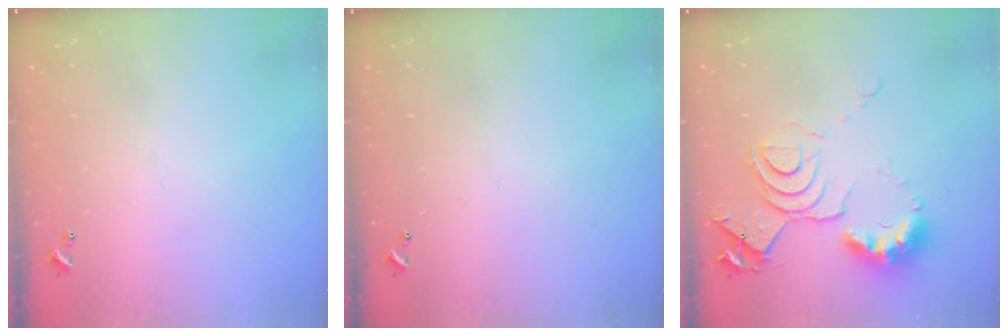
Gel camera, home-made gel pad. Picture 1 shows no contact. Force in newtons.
{"total": 0.0}
{"total": 12.1, "press": 12.0, "slide": 1.6}